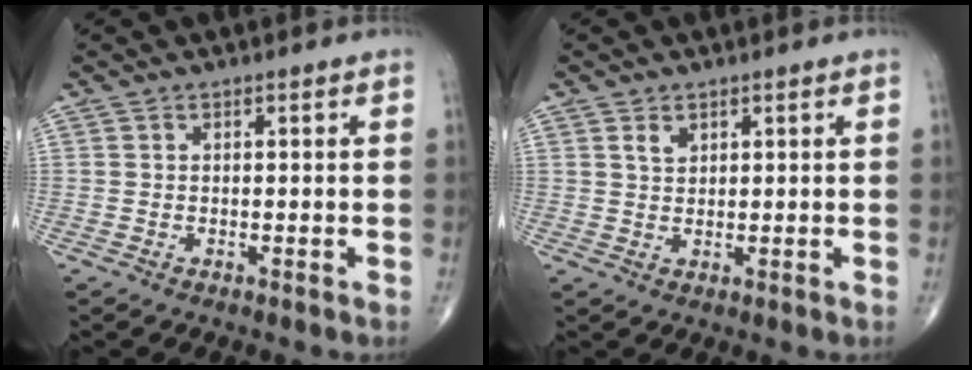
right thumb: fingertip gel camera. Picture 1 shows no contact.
{"total": 2.3, "force": [1.3, 1.4, 1.2], "torque": [-0.016, -0.006, 0.028]}